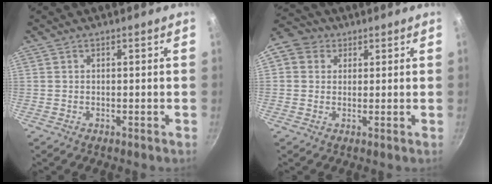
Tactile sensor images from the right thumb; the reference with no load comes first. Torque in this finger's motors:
{"motor_torque": [0.55, 0.66, 0.35, -0.17, 0.11]}